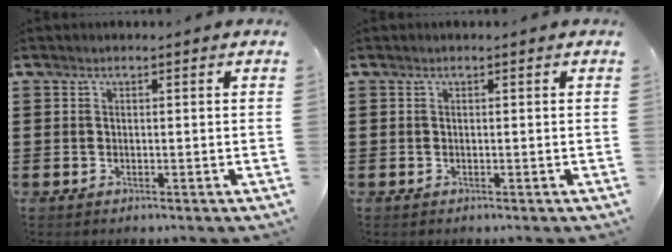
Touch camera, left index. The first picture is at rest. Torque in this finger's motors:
{"motor_torque": [0.01, 0.00, -0.01, -0.01]}